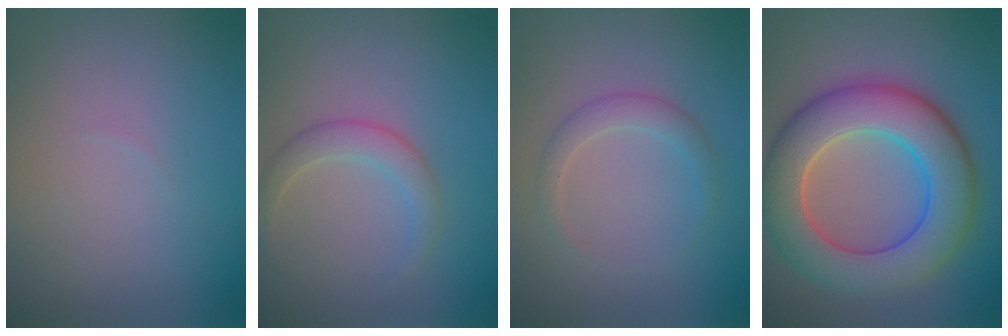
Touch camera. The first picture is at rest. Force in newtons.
{"total": 2.4, "press": 2.4, "slide": 0.1}
{"total": 1.9, "press": 1.9, "slide": 0.1}
{"total": 10.4, "press": 10.4, "slide": 0.3}